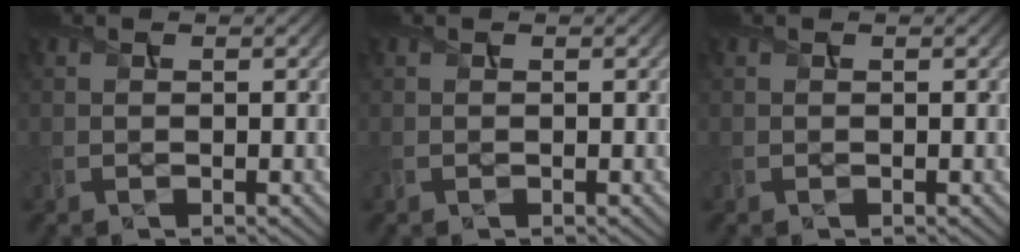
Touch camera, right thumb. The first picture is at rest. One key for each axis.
{"total": 0.0}
{"total": 0.0}